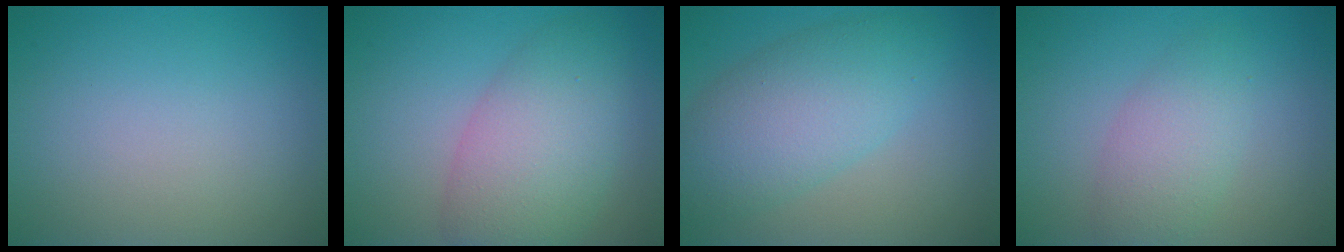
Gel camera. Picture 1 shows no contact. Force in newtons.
{"total": 6.9, "press": 6.9, "slide": 0.2}
{"total": 6.4, "press": 6.4, "slide": 0.2}
{"total": 3.4, "press": 3.3, "slide": 0.1}